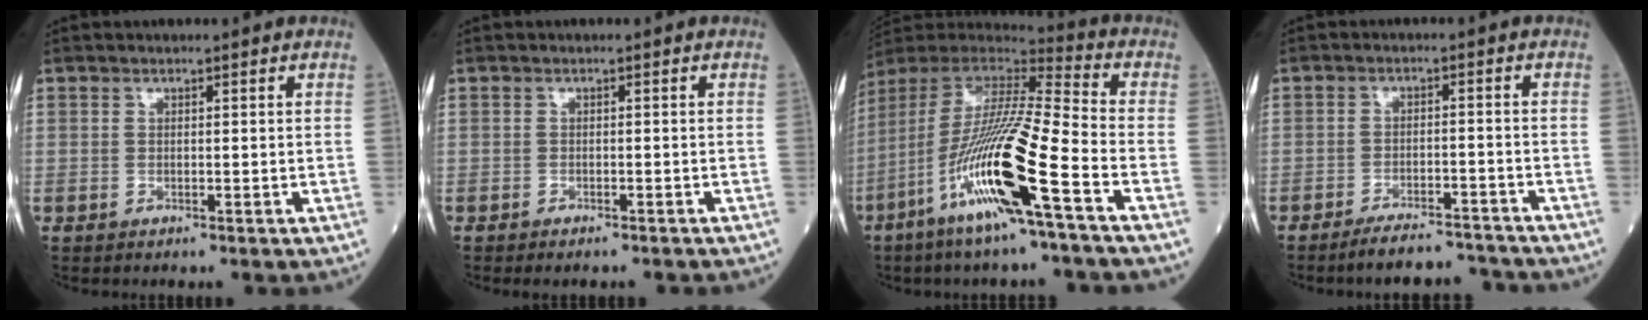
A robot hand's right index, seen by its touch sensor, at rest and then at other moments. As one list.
[{"total": 2.7, "force": [-2.3, 0.8, 1.2], "torque": [-0.017, -0.007, -0.024]}, {"total": 19.7, "force": [-8.2, 0.5, 17.9], "torque": [-0.385, -0.036, -0.165]}, {"total": 7.3, "force": [-7.0, 1.1, 1.8], "torque": [-0.021, 0.003, -0.109]}]